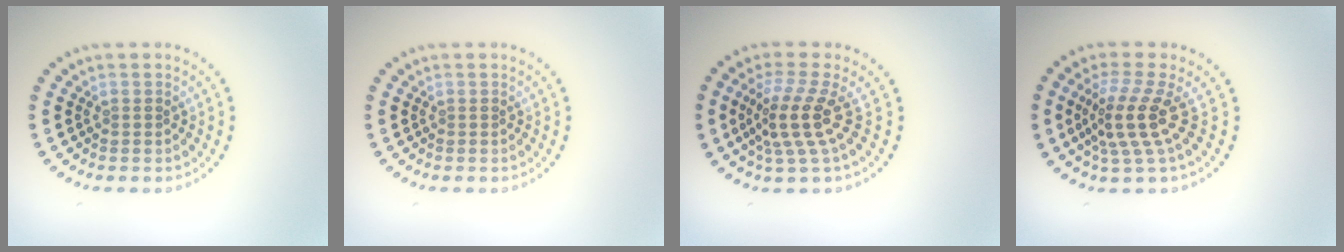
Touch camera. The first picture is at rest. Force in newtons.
{"total": 0.0}
{"total": 3.8, "press": 2.7, "slide": 2.6}
{"total": 3.8, "press": 2.7, "slide": 2.7}